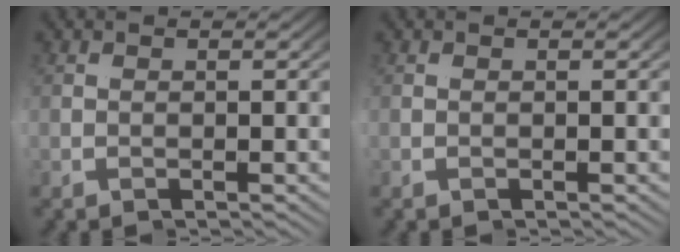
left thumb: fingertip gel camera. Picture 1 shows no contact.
{"total": 0.0}